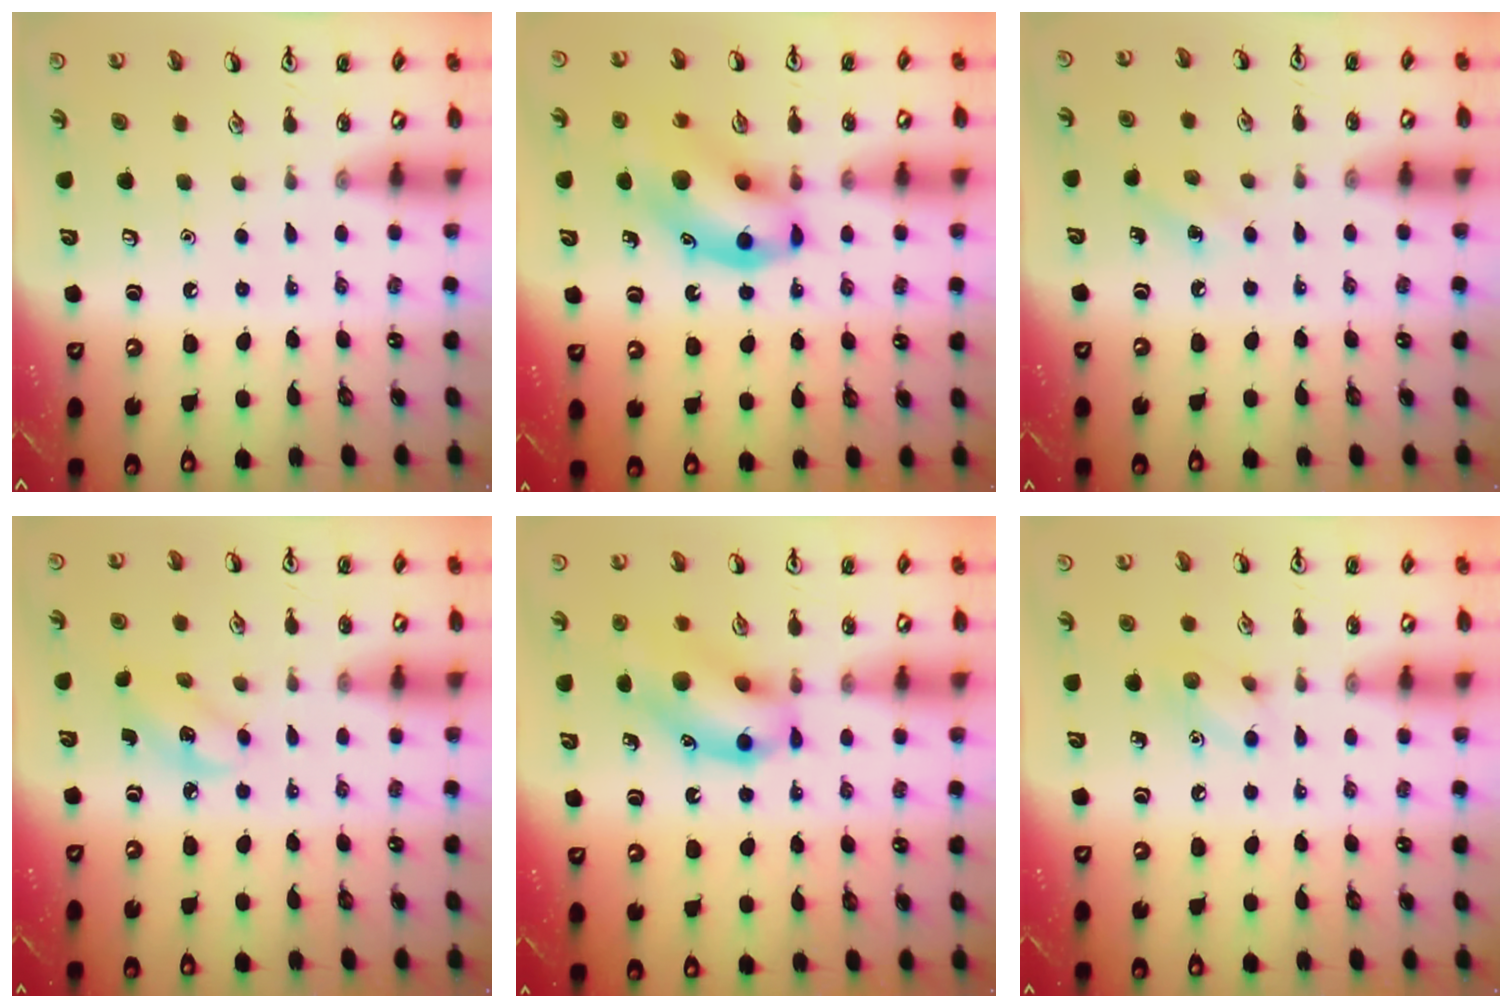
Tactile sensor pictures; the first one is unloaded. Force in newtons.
{"total": 13.3, "press": 12.8, "slide": 3.4}
{"total": 6.3, "press": 5.9, "slide": 2.2}
{"total": 2.8, "press": 2.7, "slide": 0.8}
{"total": 13.7, "press": 13.6, "slide": 1.8}
{"total": 6.3, "press": 6.0, "slide": 1.7}